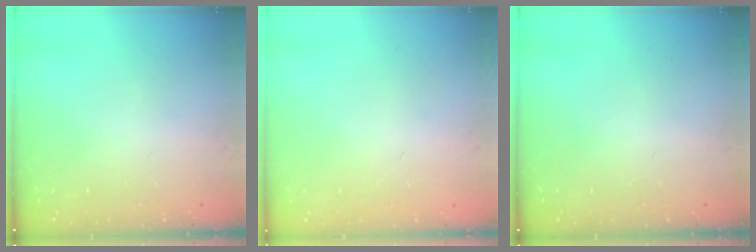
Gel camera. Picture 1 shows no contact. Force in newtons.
{"total": 0.0}
{"total": 0.0}